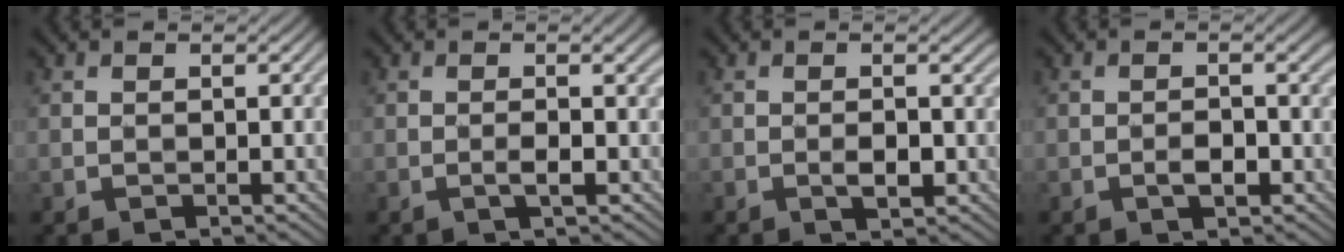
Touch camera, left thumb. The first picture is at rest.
{"total": 2.6, "force": [-0.4, 0.0, 2.5], "torque": [-0.043, 0.005, -0.010]}
{"total": 2.2, "force": [-0.6, 0.5, 2.0], "torque": [-0.036, 0.002, -0.008]}
{"total": 2.3, "force": [-0.8, 0.8, 2.0], "torque": [-0.035, 0.003, -0.012]}